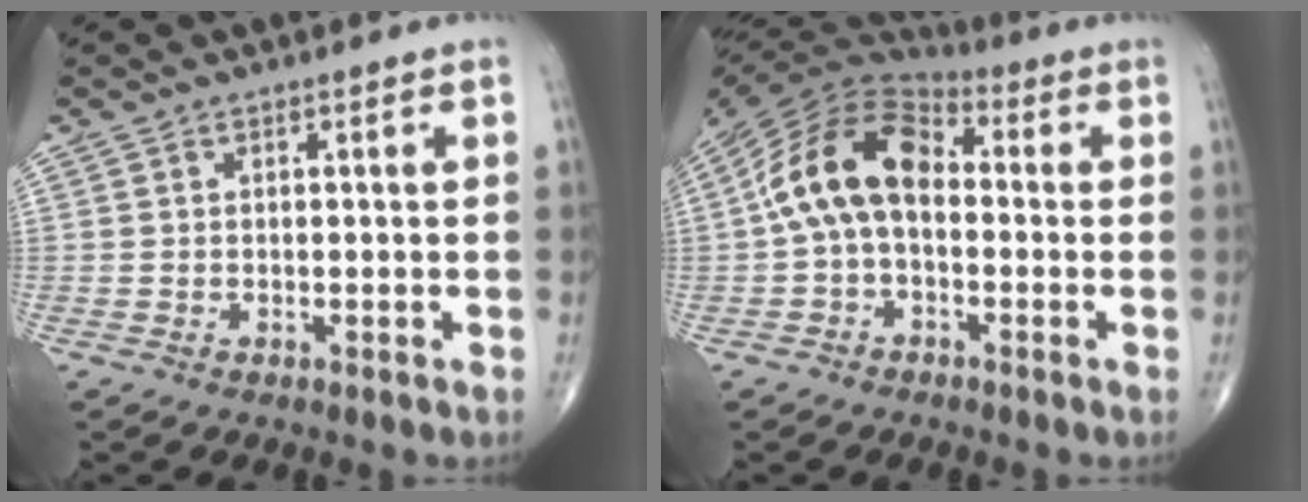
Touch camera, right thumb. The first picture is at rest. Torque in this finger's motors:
{"motor_torque": [0.19, 0.87, 1.54, -0.21, 0.16]}